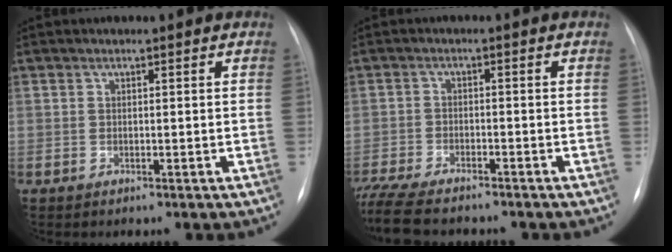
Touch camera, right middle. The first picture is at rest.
{"total": 12.9, "force": [-10.9, 3.3, 6.0], "torque": [-0.140, -0.020, -0.171]}